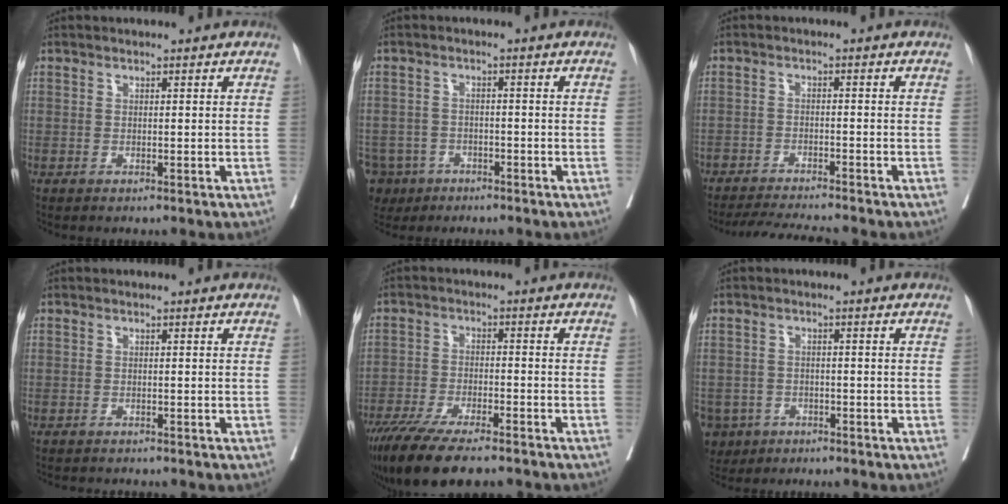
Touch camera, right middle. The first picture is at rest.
{"total": 8.6, "force": [-5.4, 6.5, 1.7], "torque": [-0.057, -0.004, -0.089]}
{"total": 9.0, "force": [-8.4, 0.0, 3.3], "torque": [-0.040, -0.012, -0.134]}
{"total": 2.8, "force": [-2.6, 0.5, 0.8], "torque": [-0.014, -0.007, -0.036]}
{"total": 13.7, "force": [-11.0, 2.5, 7.8], "torque": [-0.135, -0.032, -0.180]}
{"total": 6.5, "force": [-3.8, 5.1, 1.2], "torque": [-0.034, 0.002, -0.061]}